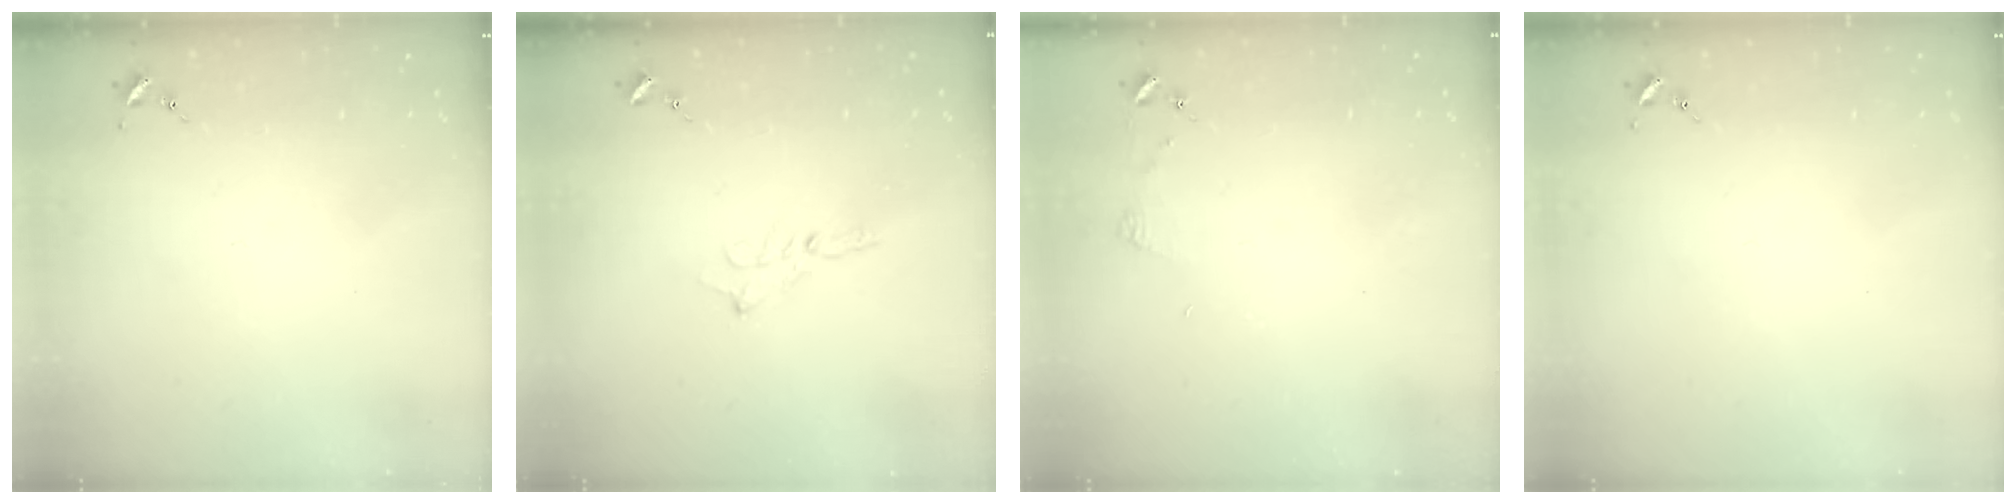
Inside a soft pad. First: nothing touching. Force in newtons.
{"total": 2.3, "press": 2.3, "slide": 0.2}
{"total": 3.9, "press": 3.9, "slide": 0.4}
{"total": 0.0}